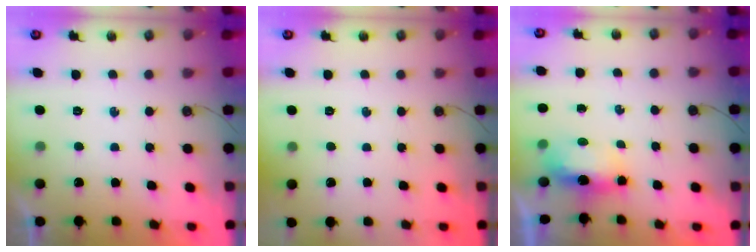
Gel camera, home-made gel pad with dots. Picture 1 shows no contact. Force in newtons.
{"total": 0.0}
{"total": 8.2, "press": 6.6, "slide": 4.9}